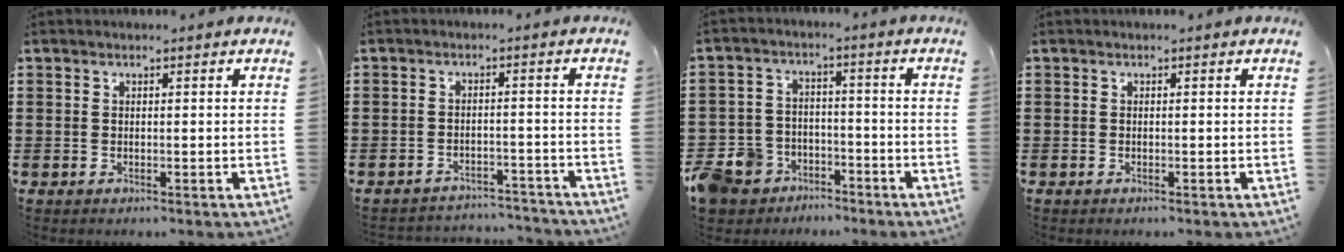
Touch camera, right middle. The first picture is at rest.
{"total": 3.3, "force": [-3.3, 0.4, -0.3], "torque": [-0.002, 0.001, -0.073]}
{"total": 7.7, "force": [-6.3, 4.3, 1.1], "torque": [-0.056, 0.021, -0.131]}
{"total": 0.0}